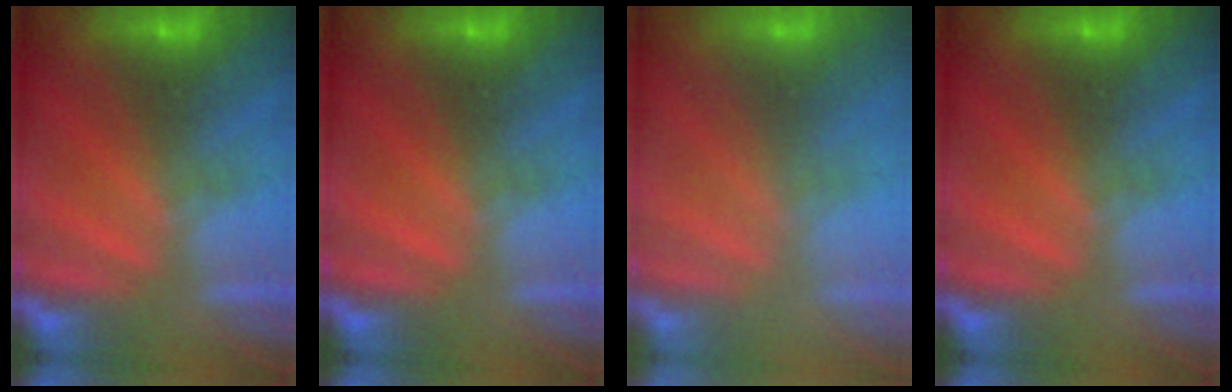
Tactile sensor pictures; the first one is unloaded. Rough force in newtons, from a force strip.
{"total": 0.0}
{"total": 2.8}
{"total": 0.0}